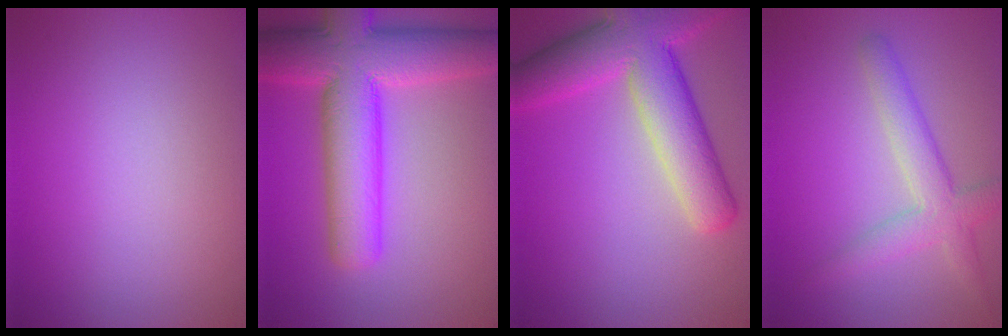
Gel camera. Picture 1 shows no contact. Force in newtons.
{"total": 11.3, "press": 11.3, "slide": 0.7}
{"total": 9.1, "press": 9.1, "slide": 0.6}
{"total": 4.0, "press": 4.0, "slide": 0.3}